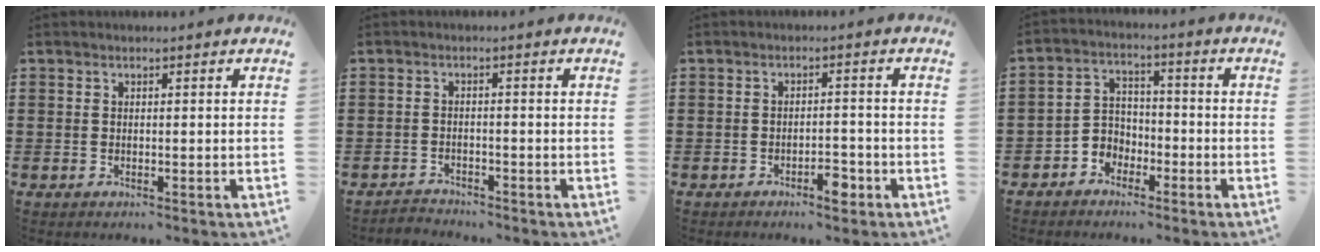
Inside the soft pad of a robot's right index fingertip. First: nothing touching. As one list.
[{"total": 1.9, "force": [-1.9, 0.4, -0.2], "torque": [-0.003, 0.003, -0.043]}, {"total": 3.2, "force": [-2.1, 1.1, 2.1], "torque": [-0.034, 0.005, -0.040]}, {"total": 3.6, "force": [-2.7, 2.4, 0.4], "torque": [-0.020, 0.005, -0.059]}]